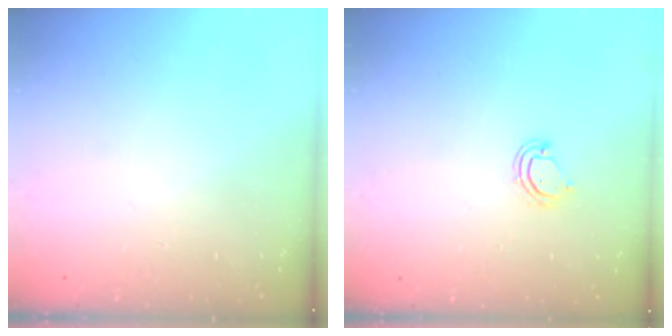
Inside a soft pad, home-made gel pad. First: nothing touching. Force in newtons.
{"total": 4.4, "press": 4.4, "slide": 0.2}